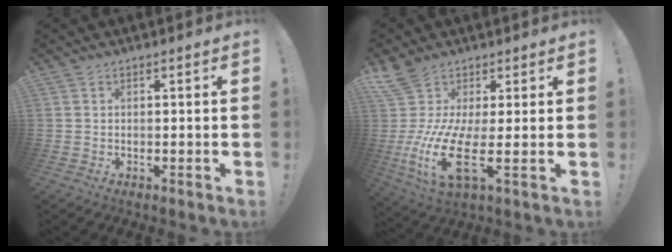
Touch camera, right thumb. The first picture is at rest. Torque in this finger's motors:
{"motor_torque": [1.73, 1.71, 1.13, -0.11, 0.28]}